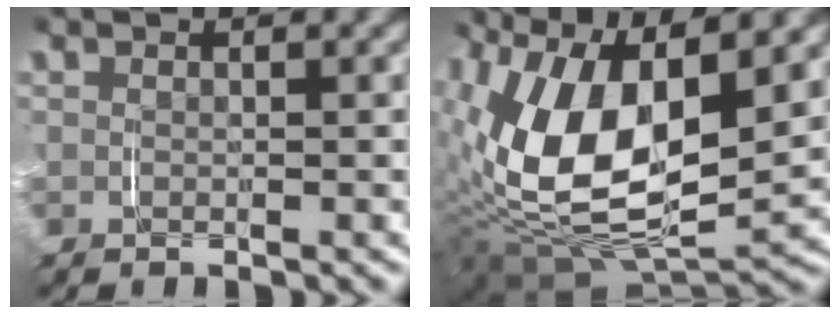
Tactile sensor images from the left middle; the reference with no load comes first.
{"total": 12.4, "force": [1.2, 6.9, 10.3], "torque": [-0.220, -0.017, 0.026]}